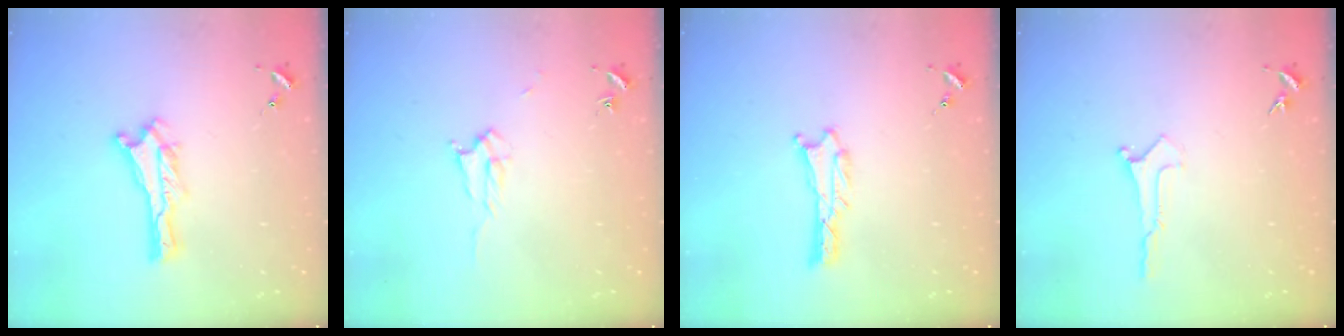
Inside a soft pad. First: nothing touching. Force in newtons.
{"total": 2.0, "press": 2.0, "slide": 0.3}
{"total": 0.8, "press": 0.8, "slide": 0.1}
{"total": 0.0}